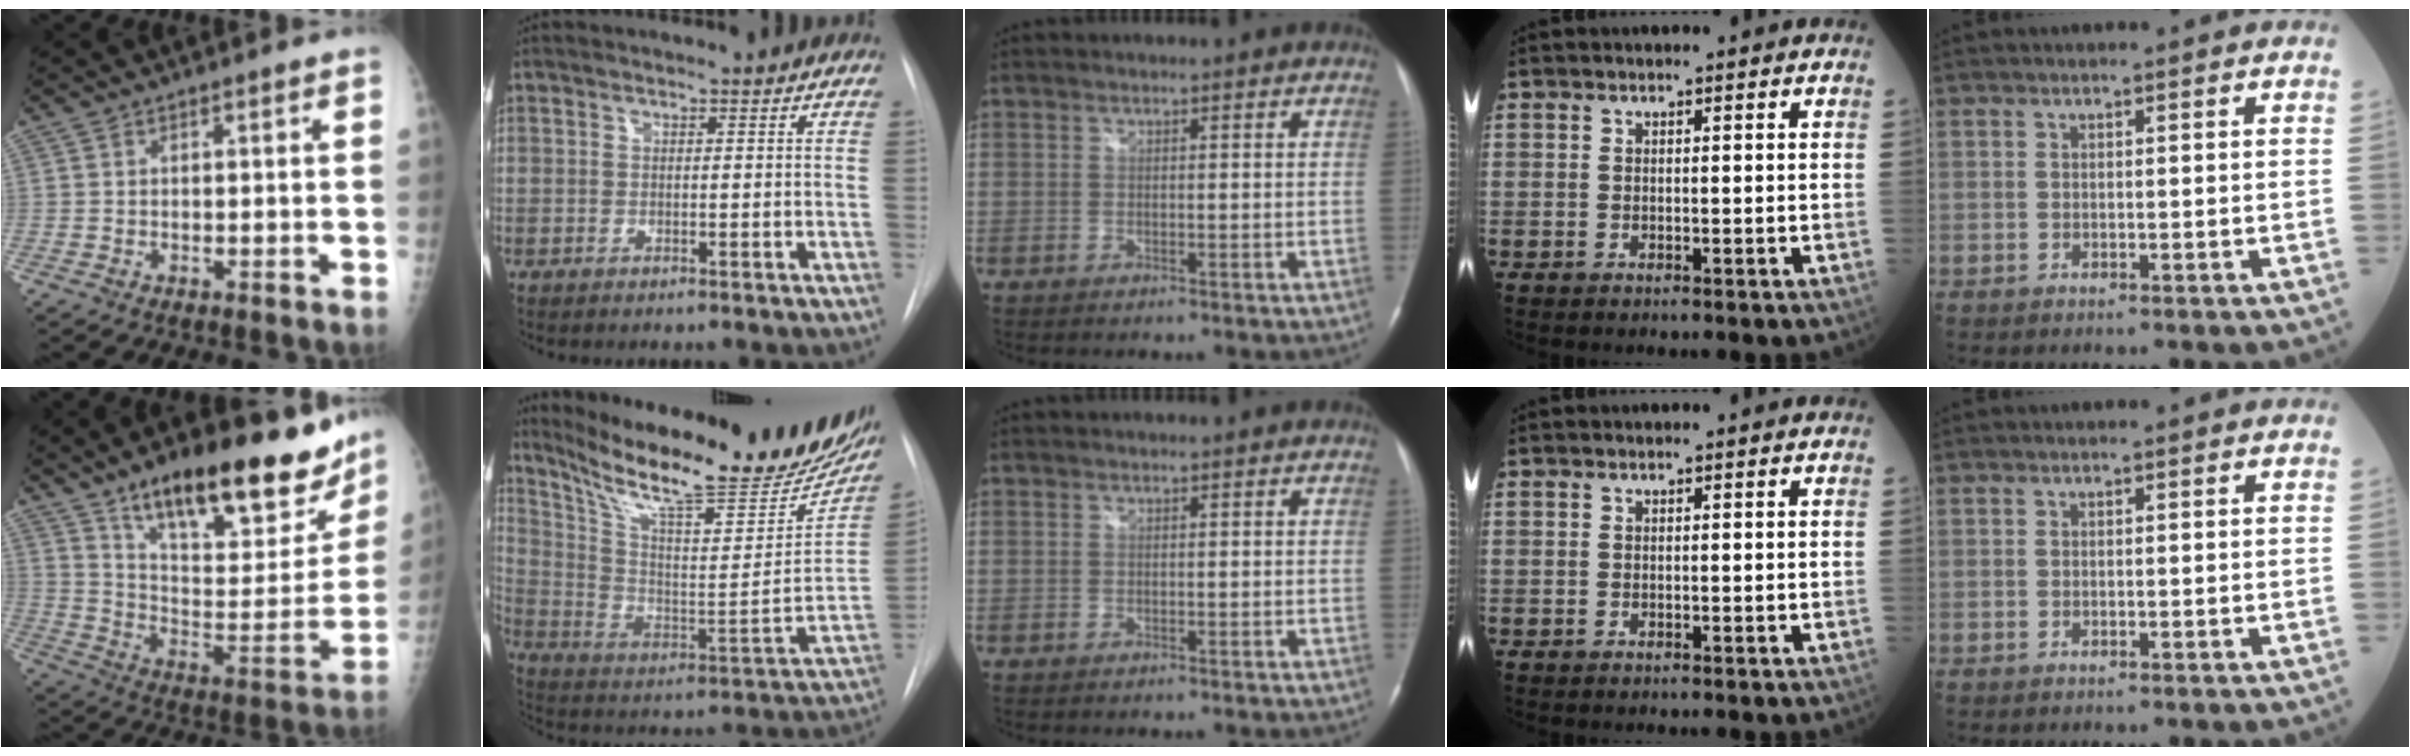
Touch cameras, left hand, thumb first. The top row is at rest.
{"thumb": {"total": 27.5, "force": [19.2, 9.7, 17.1], "torque": [-0.207, -0.075, 0.292]}, "index": {"total": 28.5, "force": [23.3, 5.9, 15.4], "torque": [-0.246, -0.041, 0.331]}}